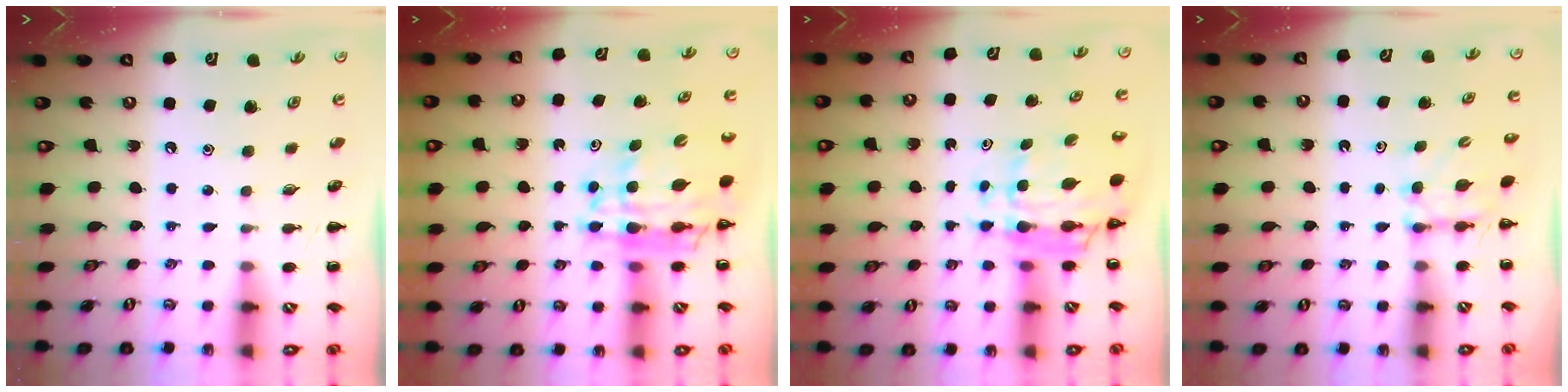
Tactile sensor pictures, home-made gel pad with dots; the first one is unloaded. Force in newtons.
{"total": 12.8, "press": 12.2, "slide": 3.8}
{"total": 7.4, "press": 6.8, "slide": 2.7}
{"total": 3.5, "press": 3.3, "slide": 1.1}